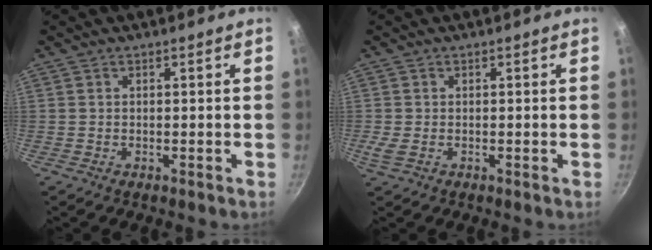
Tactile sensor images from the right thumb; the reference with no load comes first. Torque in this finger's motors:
{"motor_torque": [0.71, 0.29, 0.35, -0.08, 0.07]}